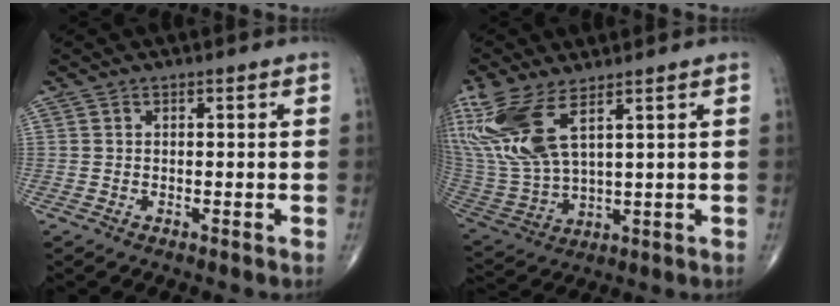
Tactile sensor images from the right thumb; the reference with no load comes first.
{"total": 17.2, "force": [8.2, 7.0, 13.4], "torque": [-0.319, -0.027, 0.179]}